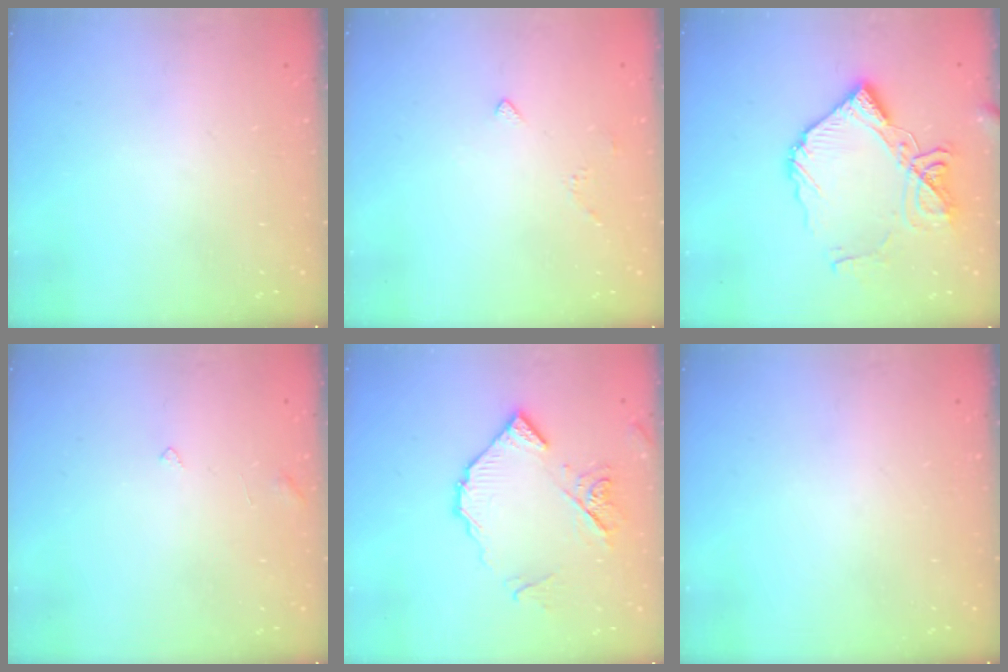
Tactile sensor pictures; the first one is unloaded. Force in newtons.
{"total": 3.0, "press": 2.9, "slide": 0.7}
{"total": 16.5, "press": 16.4, "slide": 1.7}
{"total": 3.4, "press": 3.4, "slide": 0.4}
{"total": 12.0, "press": 12.0, "slide": 1.0}
{"total": 0.0}